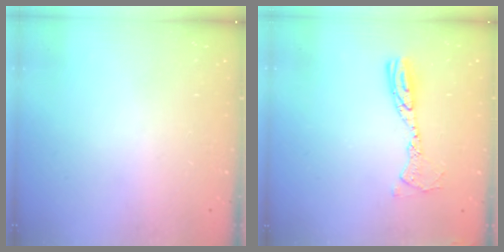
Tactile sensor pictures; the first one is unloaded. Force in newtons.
{"total": 10.6, "press": 10.6, "slide": 0.9}